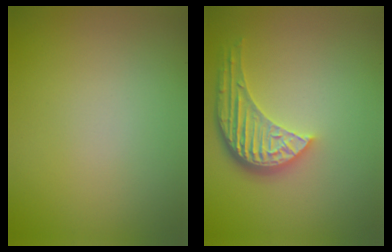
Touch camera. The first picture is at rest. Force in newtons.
{"total": 5.4, "press": 3.9, "slide": 3.6}